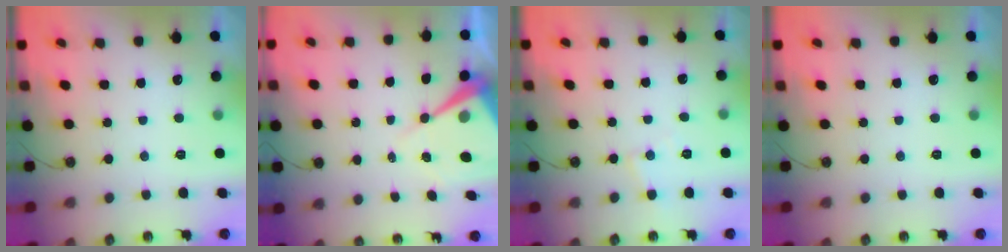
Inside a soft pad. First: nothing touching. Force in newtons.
{"total": 10.4, "press": 10.3, "slide": 0.9}
{"total": 5.5, "press": 5.5, "slide": 0.4}
{"total": 0.0}